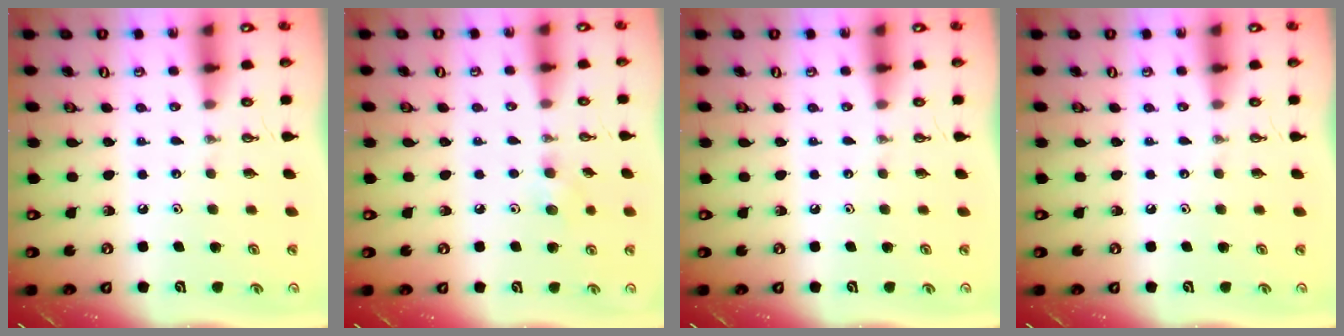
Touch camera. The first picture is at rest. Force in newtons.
{"total": 6.1, "press": 6.0, "slide": 1.3}
{"total": 0.0}
{"total": 0.0}